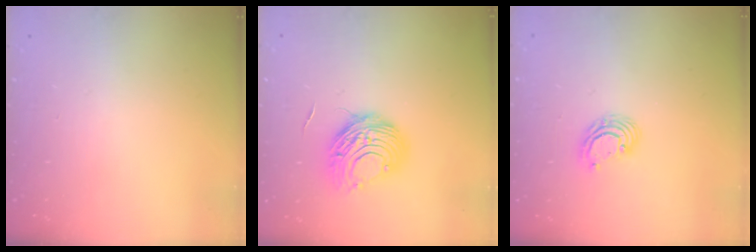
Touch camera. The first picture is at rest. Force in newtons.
{"total": 9.5, "press": 9.5, "slide": 0.7}
{"total": 5.2, "press": 5.2, "slide": 0.3}